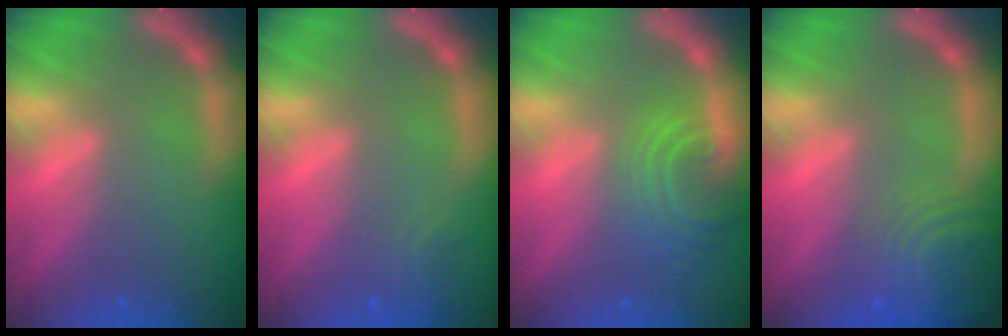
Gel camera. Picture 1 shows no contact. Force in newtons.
{"total": 1.4}
{"total": 5.5}
{"total": 8.0}